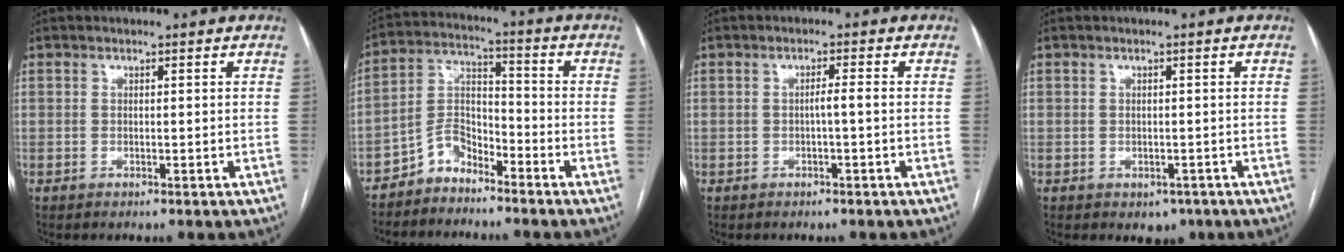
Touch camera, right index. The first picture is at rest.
{"total": 5.9, "force": [-4.8, 2.9, 1.9], "torque": [-0.033, 0.019, -0.097]}
{"total": 1.5, "force": [-0.3, -0.2, 1.4], "torque": [-0.022, 0.003, -0.006]}
{"total": 2.5, "force": [-1.2, 2.0, 1.0], "torque": [-0.003, 0.001, -0.006]}